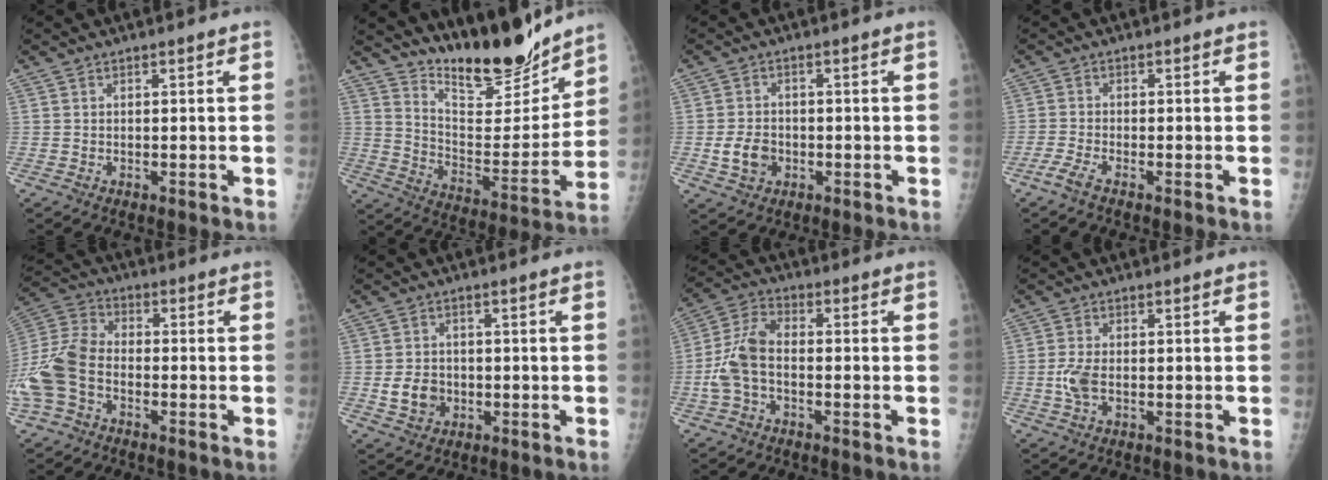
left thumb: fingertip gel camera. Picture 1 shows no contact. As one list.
[{"total": 17.4, "force": [15.4, 4.6, 6.8], "torque": [-0.056, -0.124, 0.257]}, {"total": 4.8, "force": [-1.2, 3.7, 2.7], "torque": [-0.035, 0.005, -0.019]}, {"total": 2.4, "force": [-1.9, 0.2, 1.5], "torque": [-0.040, -0.001, -0.047]}, {"total": 12.5, "force": [-4.4, 8.2, 8.4], "torque": [-0.189, 0.027, -0.093]}, {"total": 4.8, "force": [-1.0, 4.1, 2.4], "torque": [-0.024, 0.004, -0.012]}, {"total": 7.9, "force": [-1.8, 4.6, 6.1], "torque": [-0.131, 0.026, -0.044]}, {"total": 3.6, "force": [-0.5, 1.9, 3.0], "torque": [-0.074, 0.001, -0.012]}]